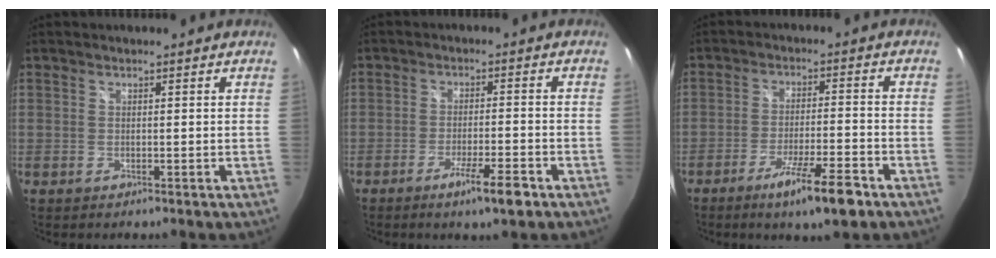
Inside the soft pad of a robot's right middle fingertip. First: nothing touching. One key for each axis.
{"total": 6.5, "fx": -4.2, "fy": 0.4, "fz": 5.0, "tx": -0.099, "ty": -0.012, "tz": -0.068}
{"total": 10.2, "fx": -6.7, "fy": 0.9, "fz": 7.6, "tx": -0.149, "ty": -0.019, "tz": -0.111}